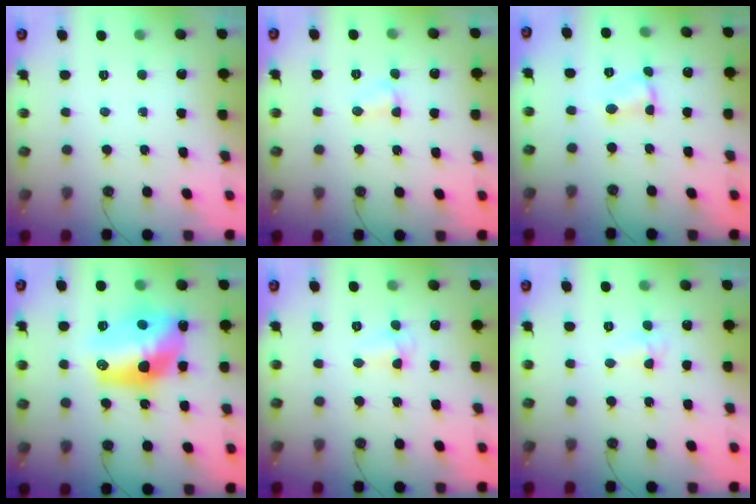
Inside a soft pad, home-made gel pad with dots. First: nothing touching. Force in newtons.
{"total": 2.8, "press": 2.8, "slide": 0.4}
{"total": 1.8, "press": 1.8, "slide": 0.3}
{"total": 17.2, "press": 17.1, "slide": 1.5}
{"total": 3.2, "press": 3.1, "slide": 0.7}
{"total": 5.4, "press": 4.5, "slide": 3.0}